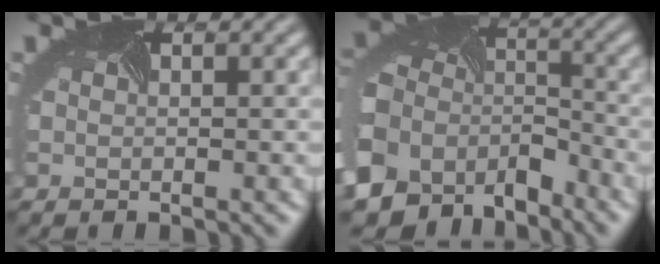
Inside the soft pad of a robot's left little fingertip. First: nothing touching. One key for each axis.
{"total": 11.0, "fx": -6.3, "fy": 7.8, "fz": 4.5, "tx": -0.122, "ty": -0.042, "tz": -0.097}